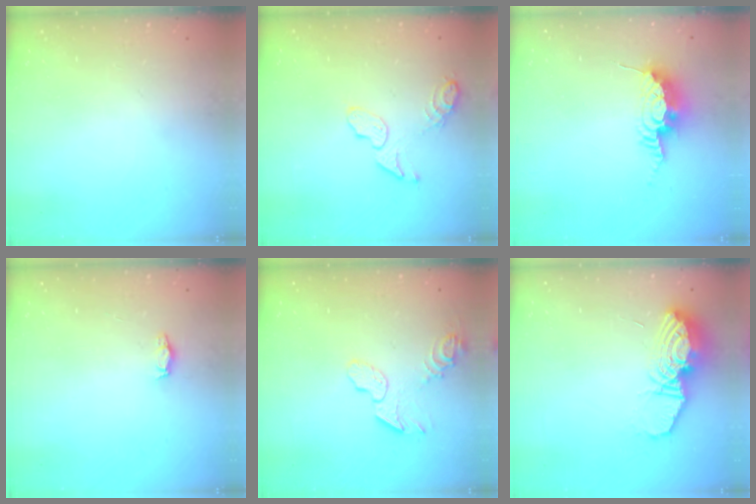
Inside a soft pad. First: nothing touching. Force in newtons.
{"total": 6.8, "press": 6.8, "slide": 0.5}
{"total": 10.6, "press": 10.5, "slide": 0.9}
{"total": 2.9, "press": 2.8, "slide": 0.4}
{"total": 8.1, "press": 8.1, "slide": 0.1}
{"total": 12.6, "press": 12.5, "slide": 1.1}